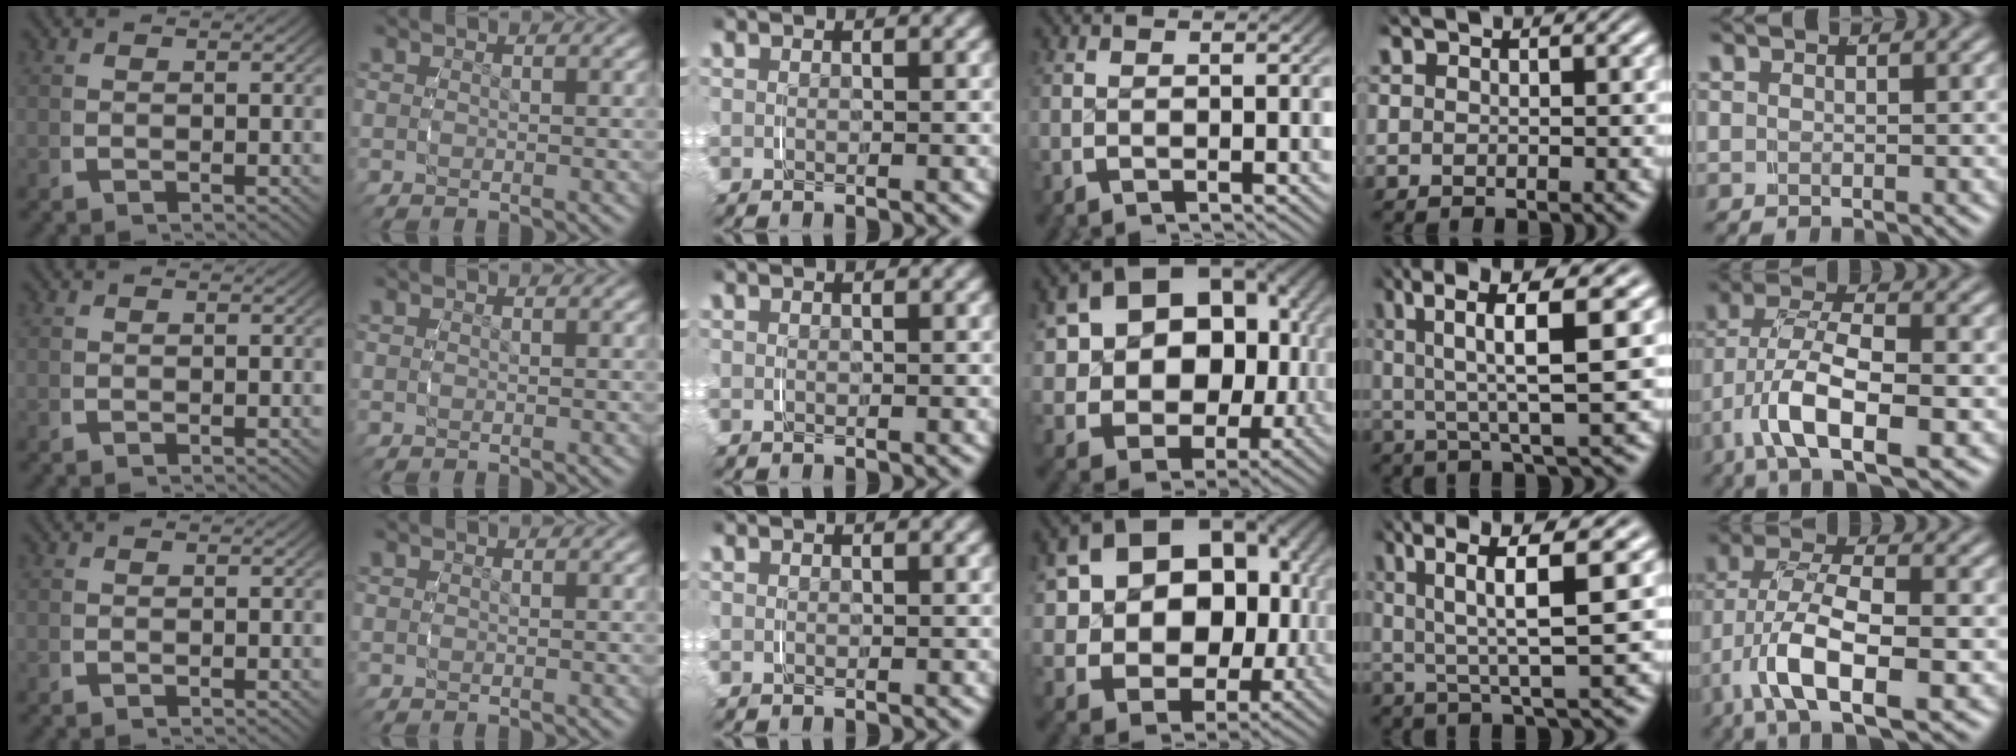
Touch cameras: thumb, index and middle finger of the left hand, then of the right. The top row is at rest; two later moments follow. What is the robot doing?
{"motion": "grasp_and_lifting", "object": "shirt"}